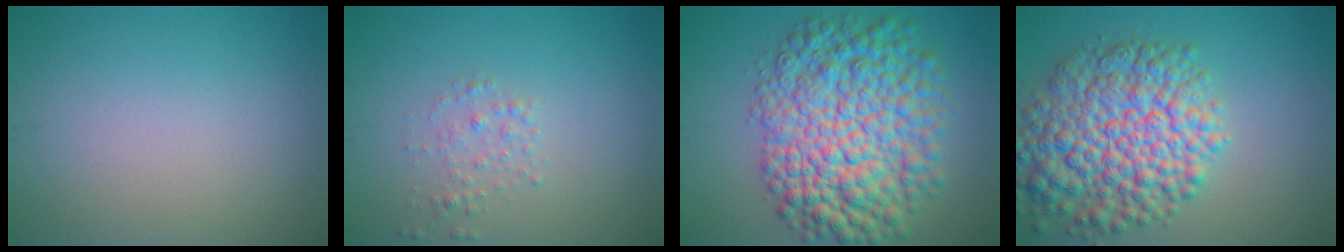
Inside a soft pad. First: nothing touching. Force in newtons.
{"total": 1.4, "press": 1.4, "slide": 0.0}
{"total": 11.6, "press": 11.6, "slide": 0.2}
{"total": 9.8, "press": 9.8, "slide": 0.3}